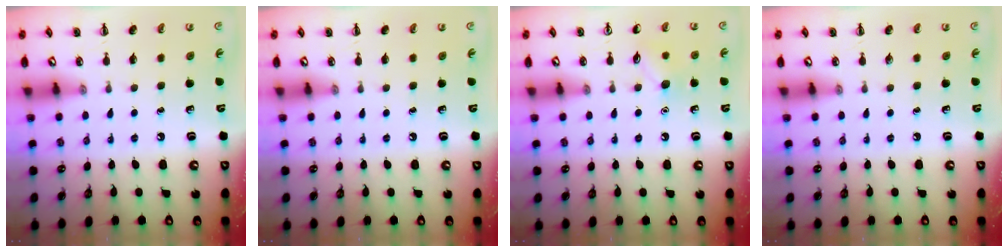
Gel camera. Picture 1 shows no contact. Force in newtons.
{"total": 0.0}
{"total": 8.0, "press": 7.8, "slide": 1.9}
{"total": 0.0}